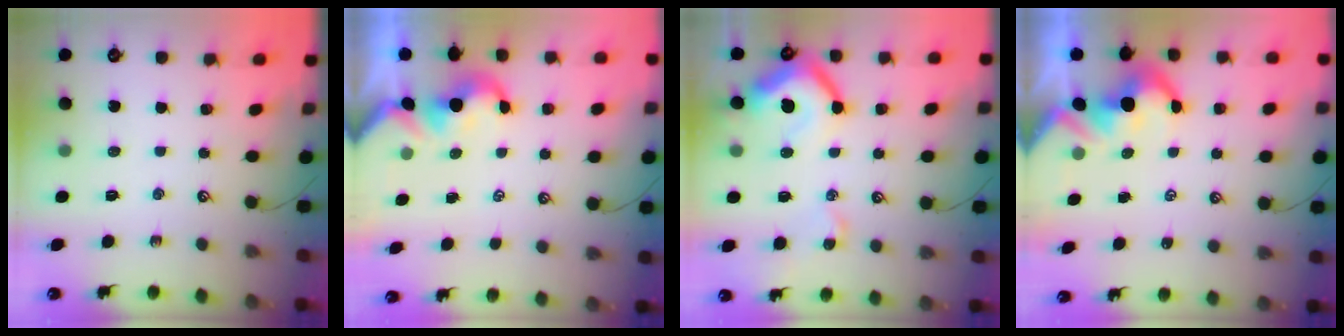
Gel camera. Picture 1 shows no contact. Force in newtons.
{"total": 0.9, "press": 0.8, "slide": 0.4}
{"total": 12.3, "press": 12.2, "slide": 1.3}
{"total": 6.5, "press": 6.4, "slide": 0.8}